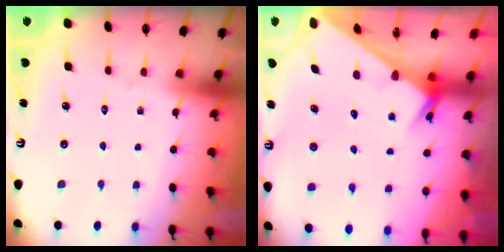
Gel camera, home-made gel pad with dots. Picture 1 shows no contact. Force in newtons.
{"total": 2.4, "press": 2.4, "slide": 0.1}